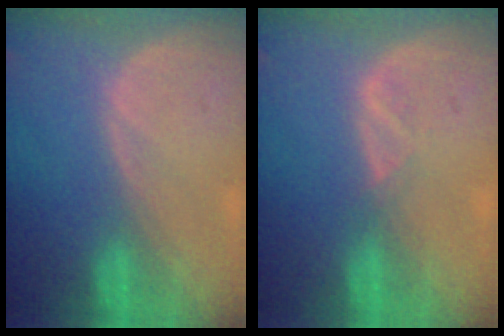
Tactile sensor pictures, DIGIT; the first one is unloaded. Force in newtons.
{"total": 1.3, "press": 1.2, "slide": 0.7}